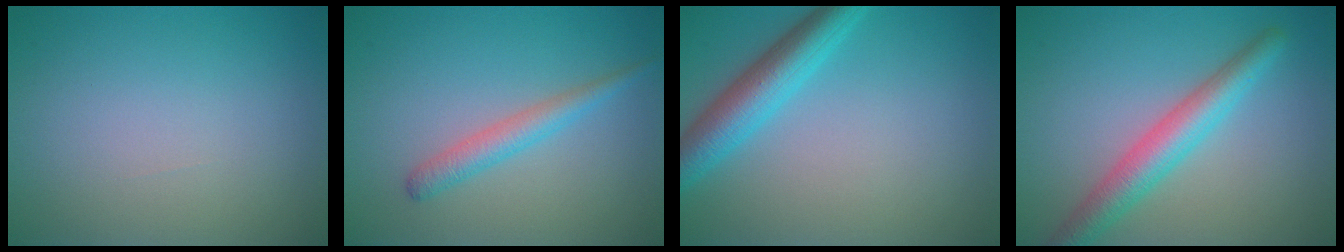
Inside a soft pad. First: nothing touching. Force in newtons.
{"total": 2.3, "press": 2.3, "slide": 0.0}
{"total": 4.8, "press": 4.8, "slide": 0.1}
{"total": 4.5, "press": 4.5, "slide": 0.1}